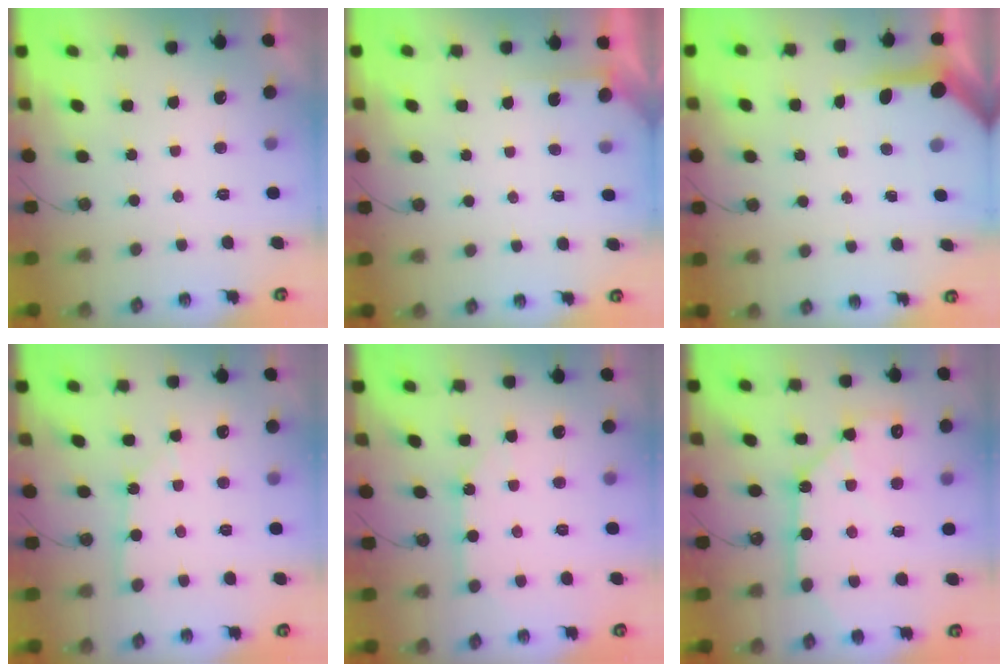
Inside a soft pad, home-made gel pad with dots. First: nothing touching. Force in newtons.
{"total": 2.8, "press": 2.8, "slide": 0.2}
{"total": 5.7, "press": 5.6, "slide": 0.6}
{"total": 2.6, "press": 2.6, "slide": 0.2}
{"total": 8.5, "press": 8.5, "slide": 0.7}
{"total": 14.0, "press": 14.0, "slide": 0.6}